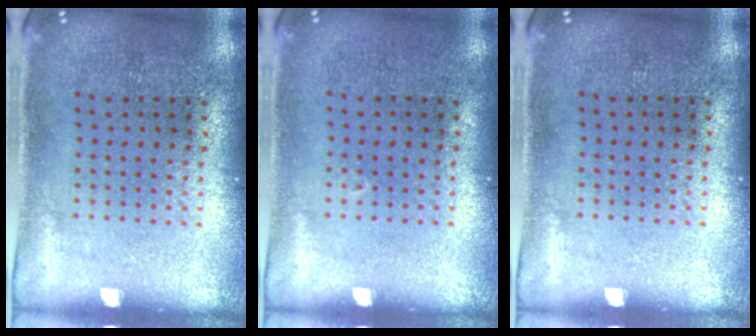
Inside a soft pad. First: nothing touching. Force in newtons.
{"total": 0.0}
{"total": 0.0}